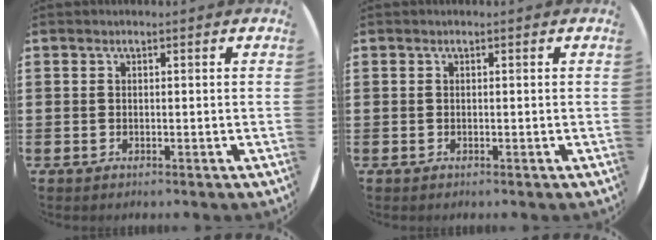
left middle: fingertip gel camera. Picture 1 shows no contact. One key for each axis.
{"total": 0.0}